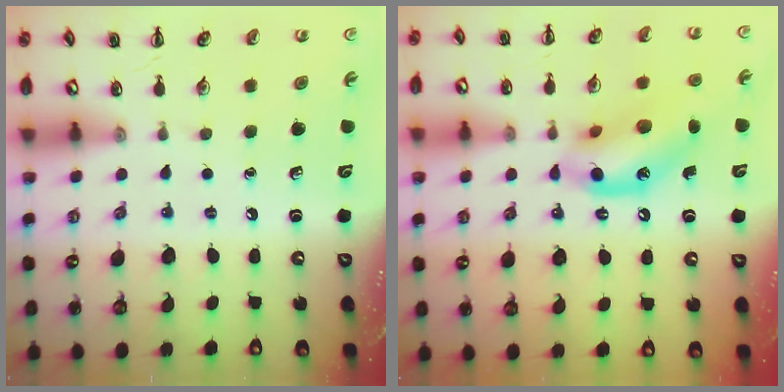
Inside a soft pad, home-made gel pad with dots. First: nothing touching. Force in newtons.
{"total": 14.8, "press": 14.4, "slide": 3.3}